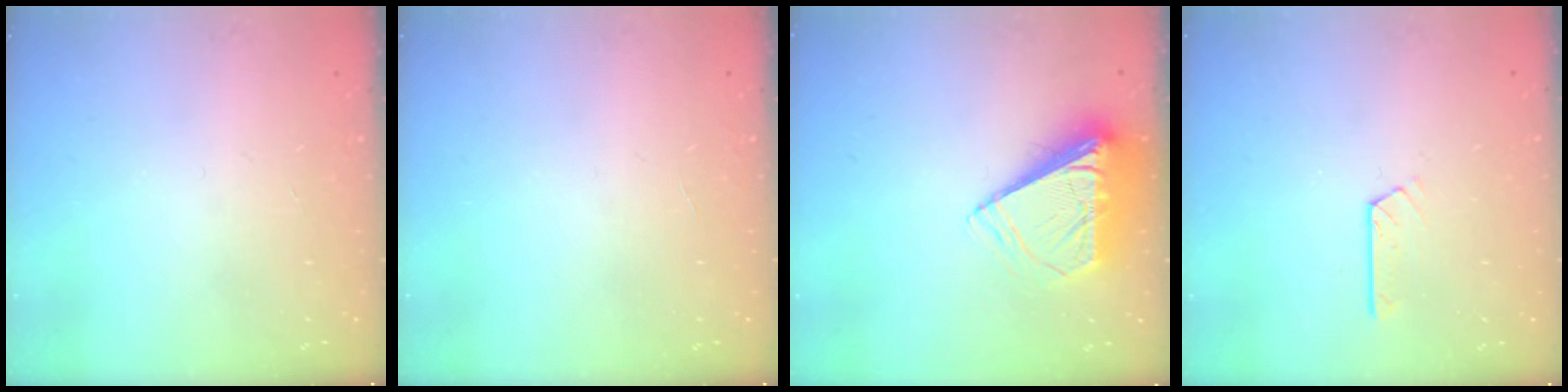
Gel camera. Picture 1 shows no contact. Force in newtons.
{"total": 0.0}
{"total": 9.1, "press": 9.1, "slide": 1.2}
{"total": 3.5, "press": 3.5, "slide": 0.3}